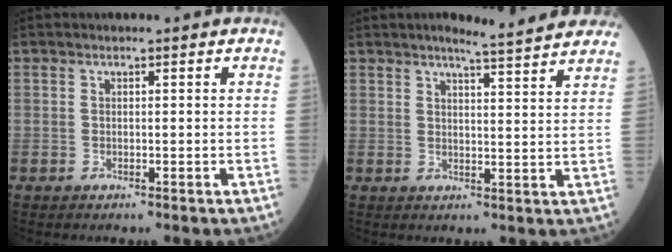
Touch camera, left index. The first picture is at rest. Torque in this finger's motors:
{"motor_torque": [0.69, -1.45, 0.01, 0.05]}